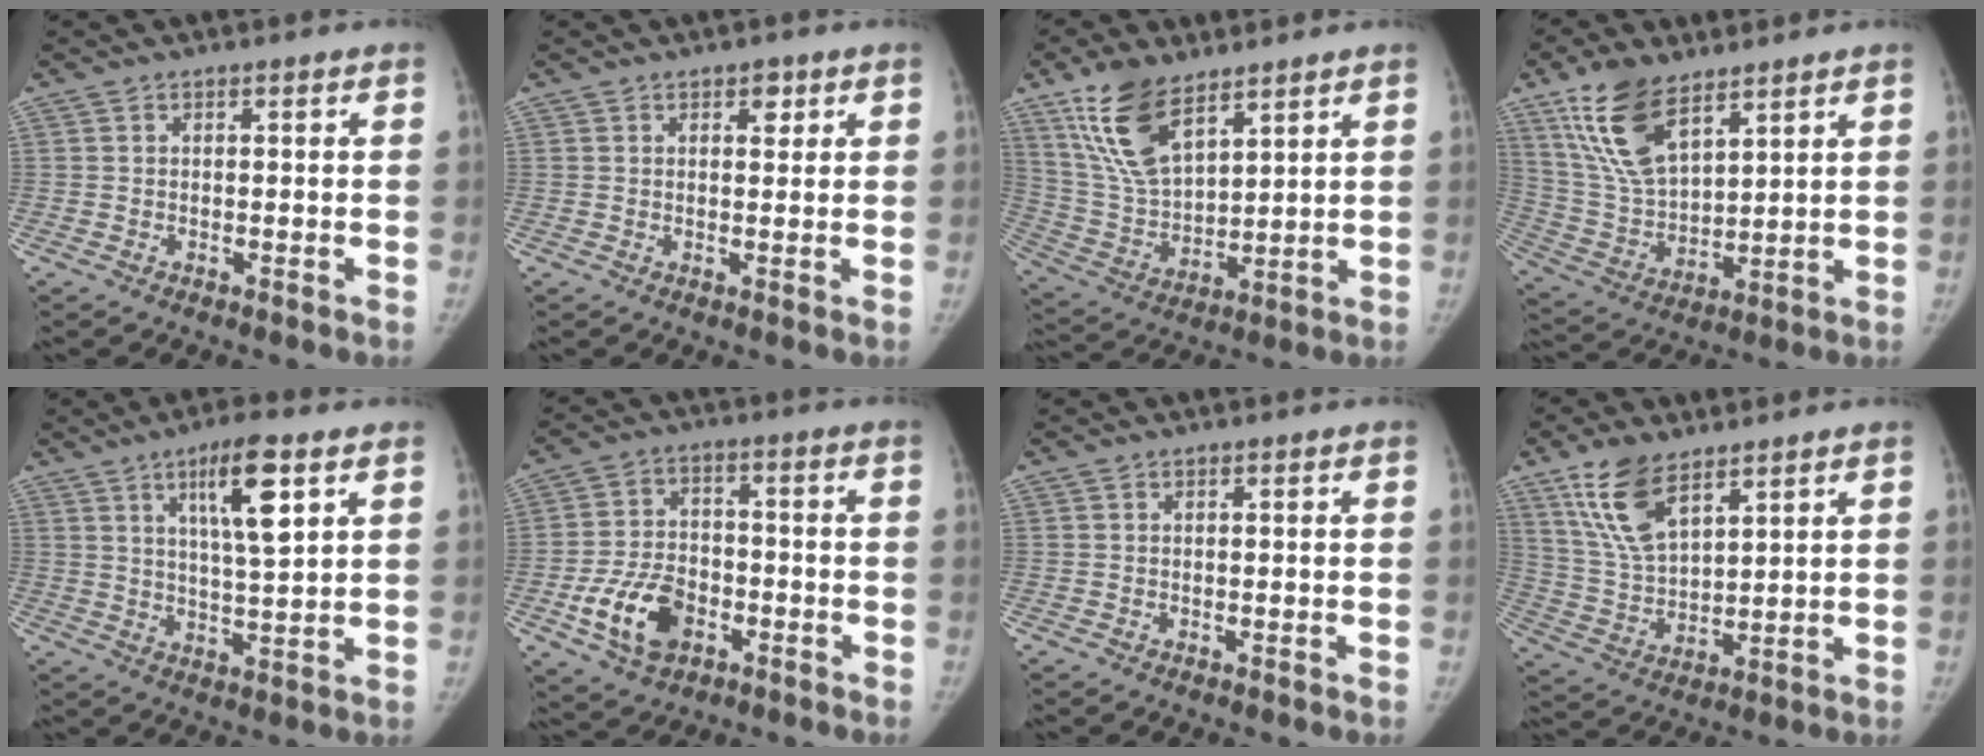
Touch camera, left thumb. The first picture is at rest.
{"total": 2.3, "force": [1.2, 1.4, 1.3], "torque": [-0.002, -0.003, 0.014]}
{"total": 14.6, "force": [9.1, 6.6, 9.4], "torque": [-0.161, -0.041, 0.187]}
{"total": 15.1, "force": [9.1, 6.9, 9.9], "torque": [-0.172, -0.039, 0.186]}
{"total": 10.3, "force": [4.8, 2.1, 8.9], "torque": [-0.143, -0.023, 0.082]}
{"total": 12.0, "force": [-4.6, 8.1, 7.5], "torque": [-0.121, 0.020, -0.080]}
{"total": 0.0}
{"total": 11.8, "force": [7.4, 5.1, 7.7], "torque": [-0.136, -0.031, 0.154]}